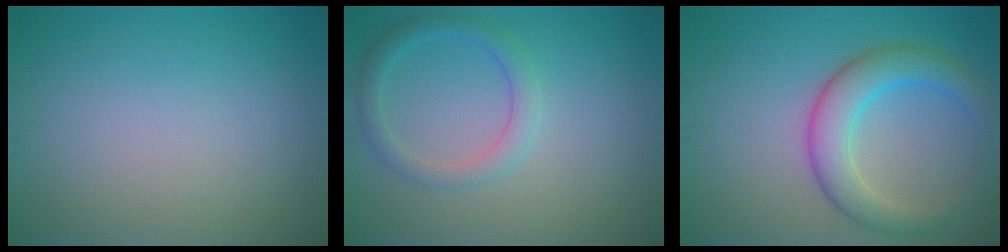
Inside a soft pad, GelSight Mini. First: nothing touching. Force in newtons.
{"total": 2.4, "press": 2.4, "slide": 0.1}
{"total": 5.1, "press": 5.1, "slide": 0.1}